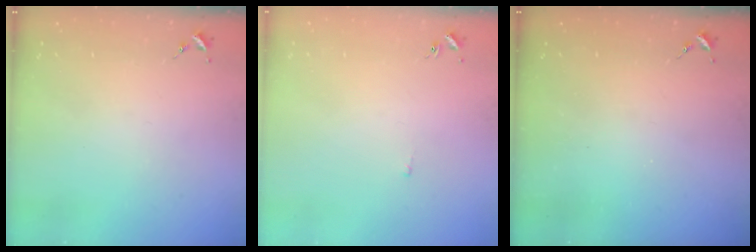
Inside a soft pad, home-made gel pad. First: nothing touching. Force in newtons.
{"total": 2.0, "press": 1.9, "slide": 0.4}
{"total": 0.0}